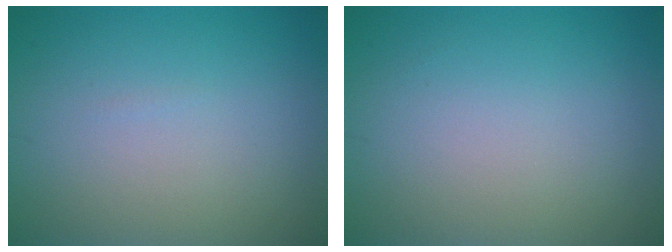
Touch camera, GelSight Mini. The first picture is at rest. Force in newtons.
{"total": 0.0}